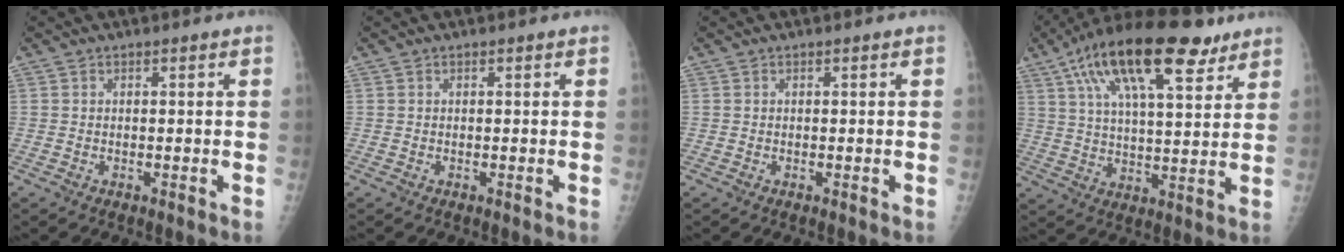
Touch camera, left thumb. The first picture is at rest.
{"total": 0.0}
{"total": 0.0}
{"total": 20.8, "force": [11.7, 7.5, 15.5], "torque": [-0.249, -0.015, 0.195]}